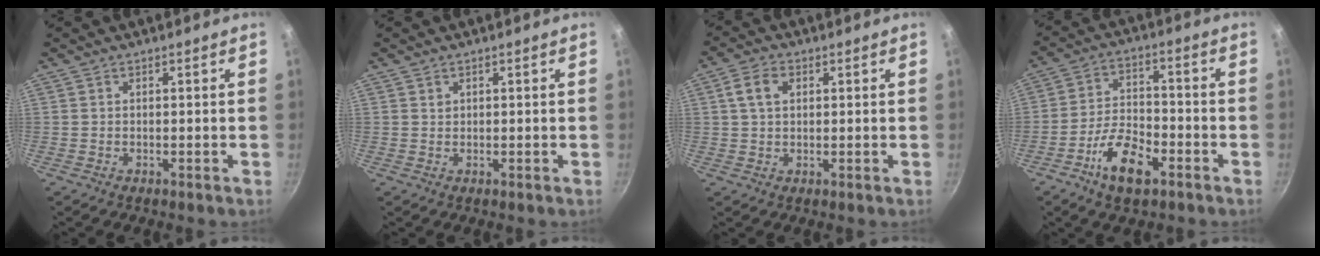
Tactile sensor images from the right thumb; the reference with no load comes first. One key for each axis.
{"total": 0.8, "fx": 0.4, "fy": 0.6, "fz": 0.2, "tx": -0.004, "ty": 0.001, "tz": 0.007}
{"total": 4.8, "fx": 1.4, "fy": 3.3, "fz": 3.1, "tx": -0.051, "ty": 0.007, "tz": 0.023}
{"total": 10.4, "fx": -5.5, "fy": 4.9, "fz": 7.4, "tx": -0.124, "ty": 0.035, "tz": -0.104}